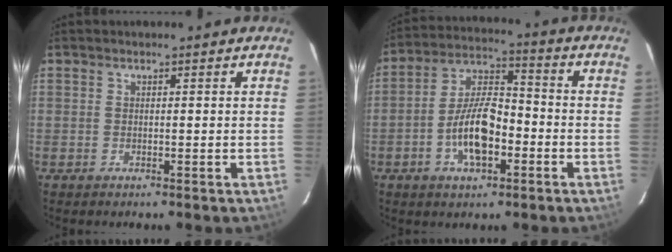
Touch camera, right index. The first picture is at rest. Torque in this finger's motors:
{"motor_torque": [1.60, -0.25, 0.33, 0.08]}